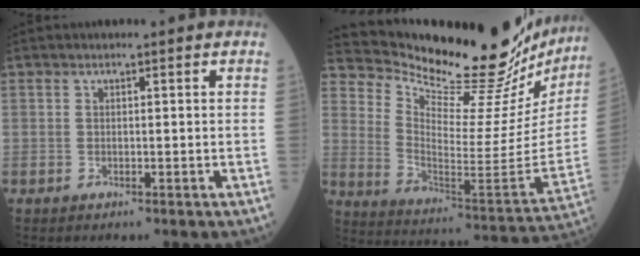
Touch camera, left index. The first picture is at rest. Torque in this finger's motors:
{"motor_torque": [1.03, -1.11, 0.22, 0.03]}